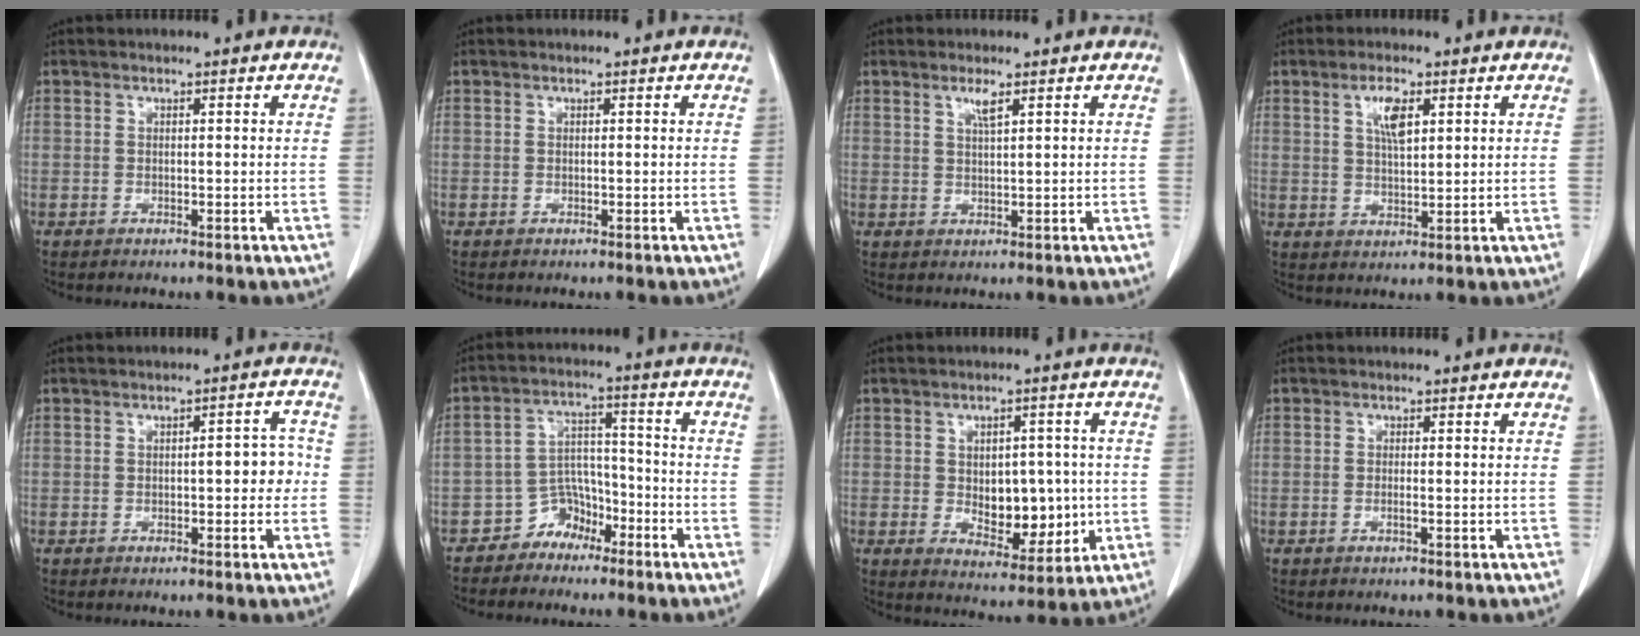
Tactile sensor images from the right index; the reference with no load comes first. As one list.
[{"total": 0.0}, {"total": 2.0, "force": [1.2, -0.1, 1.6], "torque": [-0.035, 0.000, 0.024]}, {"total": 4.7, "force": [2.0, 1.3, 4.0], "torque": [-0.078, 0.002, 0.040]}, {"total": 4.0, "force": [-0.3, 1.6, 3.6], "torque": [-0.041, 0.017, -0.004]}, {"total": 5.6, "force": [-4.1, 3.7, 0.9], "torque": [-0.007, 0.020, -0.069]}, {"total": 8.8, "force": [-0.3, 5.1, 7.1], "torque": [-0.095, 0.001, 0.008]}, {"total": 0.8, "force": [-0.3, -0.1, 0.7], "torque": [-0.015, 0.000, -0.005]}]